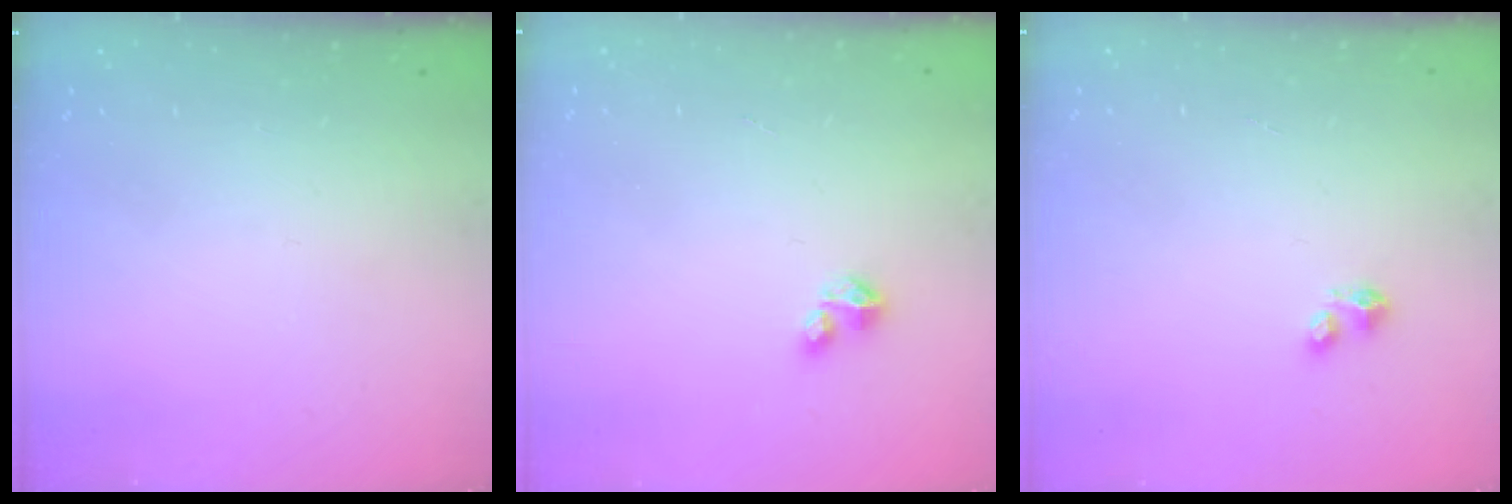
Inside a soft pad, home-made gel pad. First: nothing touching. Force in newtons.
{"total": 2.1, "press": 2.1, "slide": 0.2}
{"total": 2.8, "press": 2.8, "slide": 0.4}